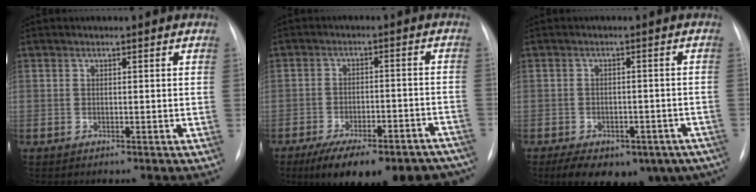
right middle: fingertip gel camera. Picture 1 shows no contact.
{"total": 21.0, "force": [-16.8, 7.2, 10.3], "torque": [-0.116, 0.016, -0.217]}
{"total": 17.8, "force": [-11.7, 10.0, 8.9], "torque": [-0.146, -0.002, -0.136]}